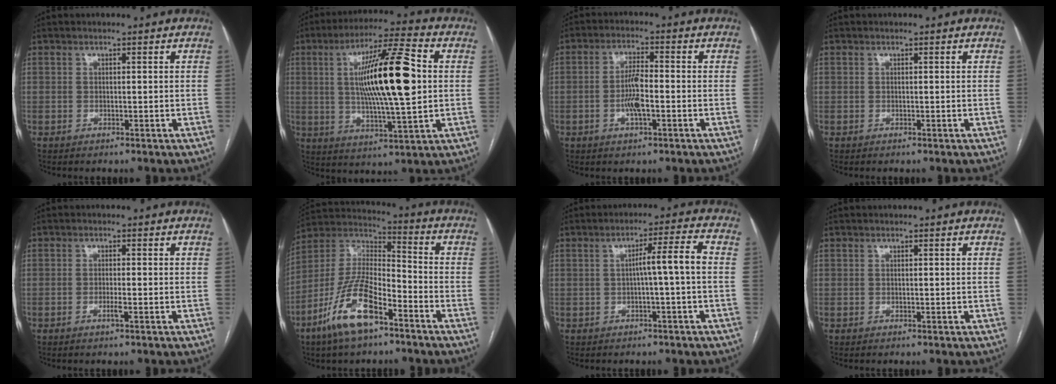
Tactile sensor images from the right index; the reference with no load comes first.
{"total": 16.9, "force": [2.0, 1.8, 16.7], "torque": [-0.290, 0.009, 0.032]}
{"total": 5.1, "force": [-1.3, 1.1, 4.9], "torque": [-0.100, 0.003, -0.023]}
{"total": 0.0}
{"total": 1.6, "force": [-0.7, 0.1, 1.4], "torque": [-0.028, -0.001, -0.013]}
{"total": 14.6, "force": [-8.2, 4.9, 11.0], "torque": [-0.231, 0.002, -0.151]}
{"total": 5.0, "force": [-0.5, -0.6, 5.0], "torque": [-0.075, 0.015, -0.006]}
{"total": 0.0}